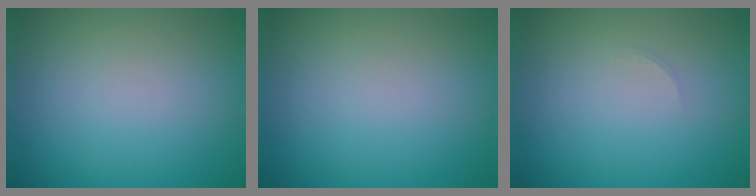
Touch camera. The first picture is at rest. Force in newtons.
{"total": 0.0}
{"total": 0.6, "press": 0.6, "slide": 0.1}